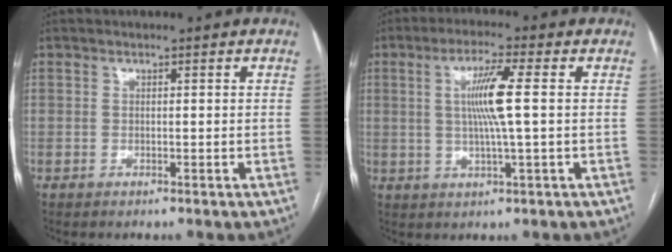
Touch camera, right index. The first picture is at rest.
{"total": 7.3, "force": [1.0, -0.3, 7.2], "torque": [-0.136, 0.000, 0.016]}